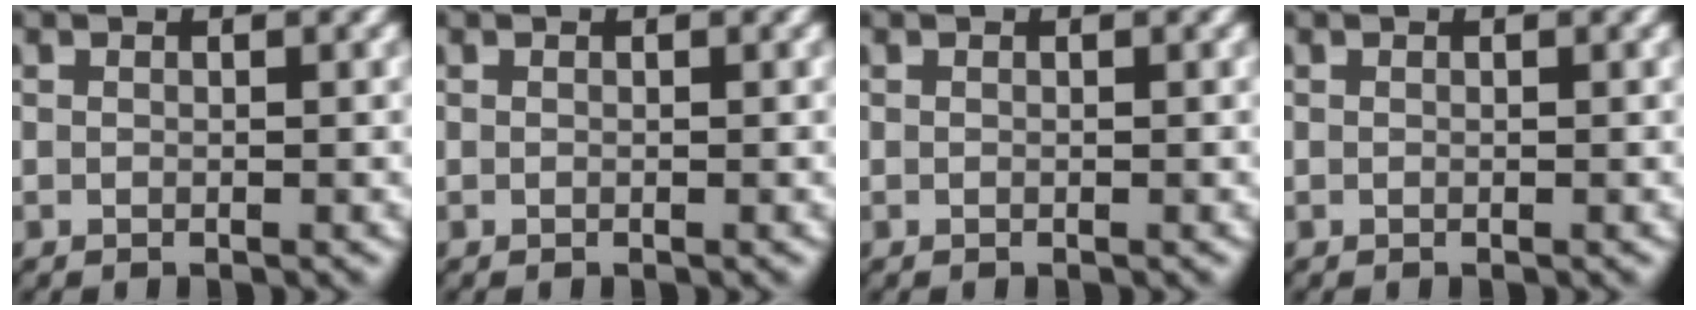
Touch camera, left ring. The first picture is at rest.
{"total": 0.0}
{"total": 0.0}
{"total": 0.0}